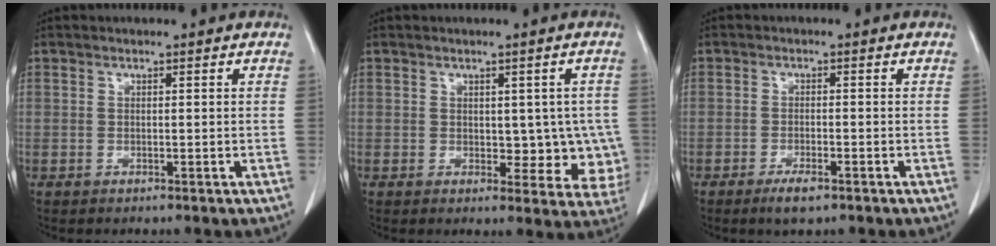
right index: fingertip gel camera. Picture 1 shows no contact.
{"total": 7.0, "force": [0.1, 4.1, 5.7], "torque": [-0.038, 0.003, 0.008]}
{"total": 3.1, "force": [-2.0, 0.8, 2.2], "torque": [-0.043, -0.002, -0.031]}